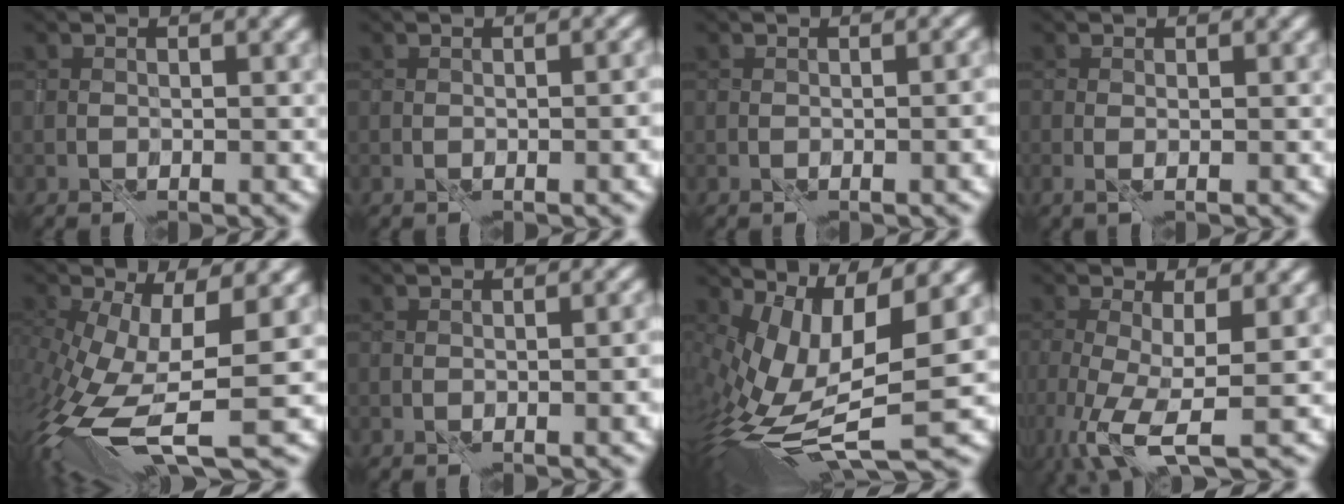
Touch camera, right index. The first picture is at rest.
{"total": 2.8, "force": [-0.6, 1.0, 2.5], "torque": [-0.009, 0.009, -0.002]}
{"total": 3.3, "force": [-0.7, 1.3, 3.0], "torque": [-0.010, 0.008, -0.003]}
{"total": 0.6, "force": [0.4, -0.2, 0.4], "torque": [-0.010, -0.001, 0.004]}
{"total": 11.2, "force": [-2.4, 4.3, 10.1], "torque": [-0.224, -0.032, -0.039]}
{"total": 3.1, "force": [-0.6, 1.1, 2.8], "torque": [-0.012, 0.008, -0.001]}
{"total": 11.3, "force": [0.1, 3.4, 10.8], "torque": [-0.227, -0.005, 0.013]}
{"total": 4.7, "force": [-1.1, 1.1, 4.4], "torque": [-0.107, -0.019, -0.027]}